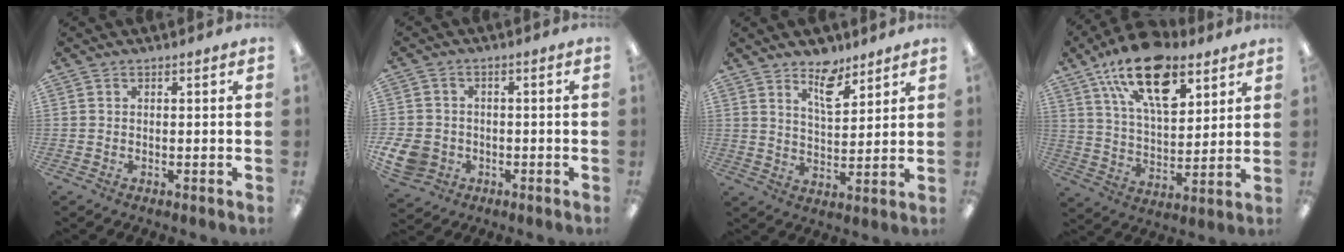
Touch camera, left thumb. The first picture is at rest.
{"total": 7.3, "force": [-2.6, 6.1, 3.2], "torque": [-0.092, 0.019, -0.048]}
{"total": 8.3, "force": [6.3, 3.6, 4.1], "torque": [-0.051, -0.038, 0.106]}
{"total": 20.6, "force": [12.1, 10.2, 13.2], "torque": [-0.217, -0.053, 0.212]}